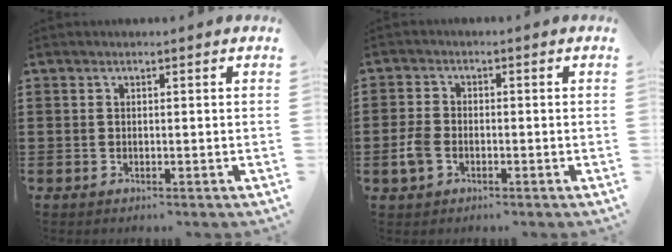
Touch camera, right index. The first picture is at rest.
{"total": 3.5, "force": [-1.3, 2.3, 2.2], "torque": [-0.070, -0.007, -0.031]}